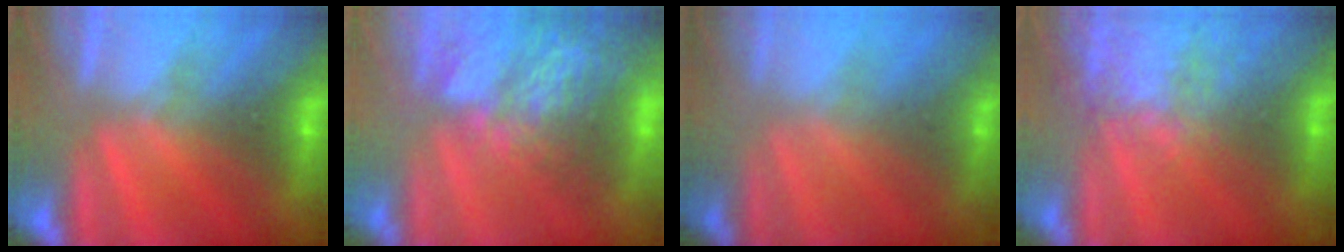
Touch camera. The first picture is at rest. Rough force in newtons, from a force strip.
{"total": 9.6}
{"total": 1.7}
{"total": 7.1}